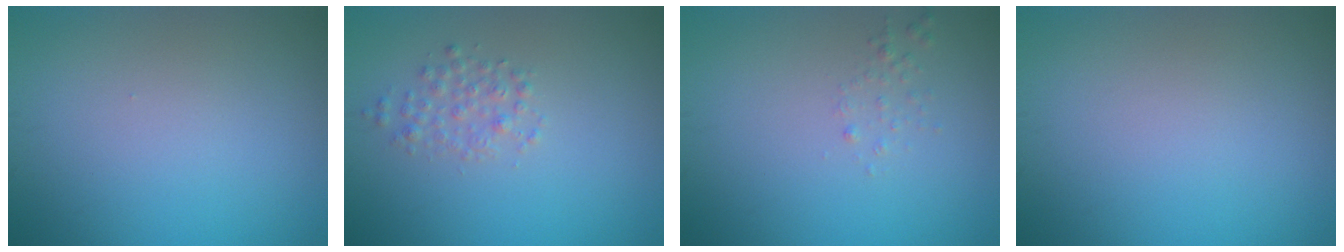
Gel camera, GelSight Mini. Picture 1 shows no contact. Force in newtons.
{"total": 1.6, "press": 1.6, "slide": 0.0}
{"total": 0.8, "press": 0.8, "slide": 0.1}
{"total": 0.0}